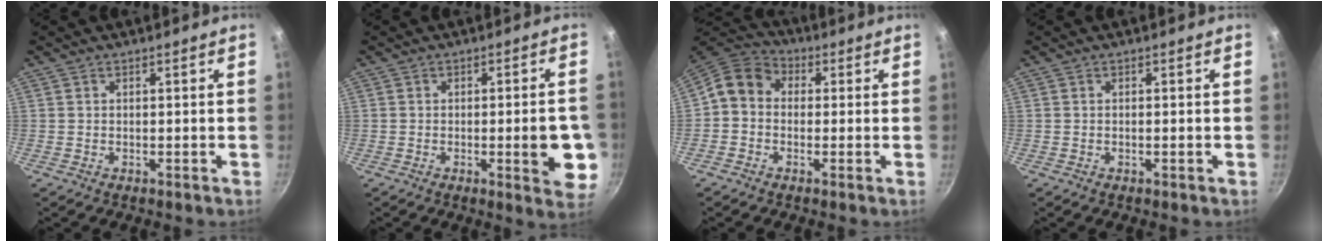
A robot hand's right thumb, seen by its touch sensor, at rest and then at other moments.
{"total": 8.9, "force": [-1.8, 2.7, 8.3], "torque": [-0.090, 0.001, -0.022]}
{"total": 8.1, "force": [0.0, 6.8, 4.4], "torque": [-0.061, 0.027, -0.025]}
{"total": 0.5, "force": [-0.2, 0.1, 0.5], "torque": [-0.009, 0.003, -0.005]}